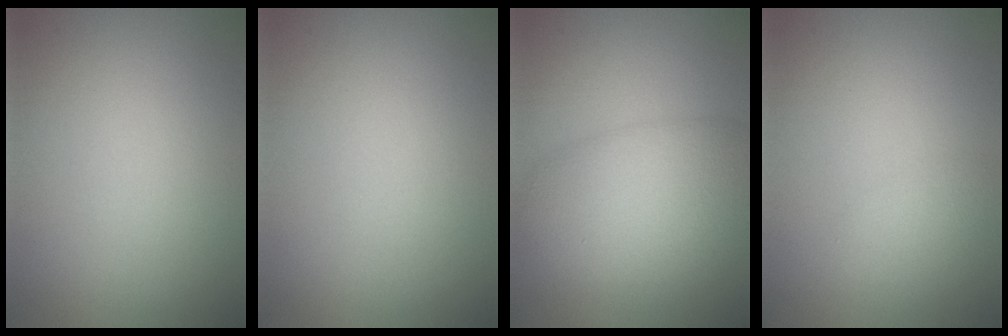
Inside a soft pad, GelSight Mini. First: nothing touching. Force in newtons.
{"total": 0.0}
{"total": 7.9, "press": 7.9, "slide": 0.4}
{"total": 1.6, "press": 1.6, "slide": 0.1}